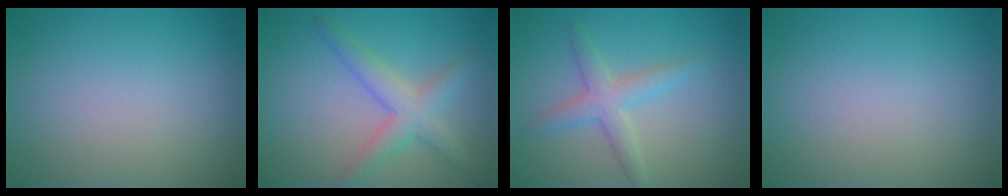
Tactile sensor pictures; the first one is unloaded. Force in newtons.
{"total": 3.7, "press": 3.7, "slide": 0.1}
{"total": 2.9, "press": 2.9, "slide": 0.0}
{"total": 0.0}